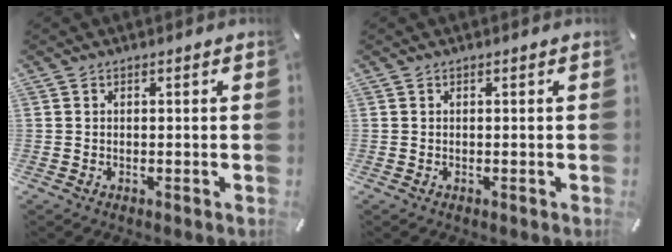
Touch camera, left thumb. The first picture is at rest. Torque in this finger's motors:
{"motor_torque": [0.00, 0.00, -0.05, 0.05, 0.00]}